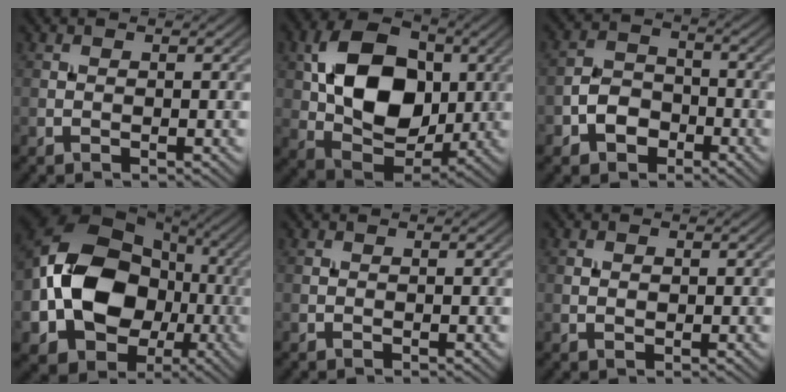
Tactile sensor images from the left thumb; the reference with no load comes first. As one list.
[{"total": 13.2, "force": [1.9, 9.1, 9.3], "torque": [-0.175, 0.006, 0.032]}, {"total": 5.2, "force": [-2.6, 3.7, 2.6], "torque": [-0.049, 0.004, -0.059]}, {"total": 16.0, "force": [-2.2, 12.7, 9.6], "torque": [-0.198, -0.005, -0.047]}, {"total": 0.0}, {"total": 1.0, "force": [0.2, 0.6, 0.7], "torque": [-0.012, 0.001, 0.004]}]